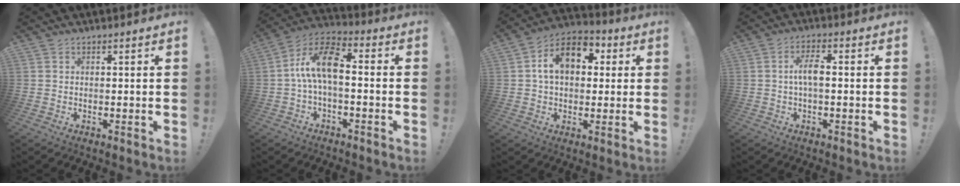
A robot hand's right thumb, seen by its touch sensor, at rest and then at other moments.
{"total": 11.5, "force": [-0.4, 5.2, 10.2], "torque": [-0.201, 0.018, -0.005]}
{"total": 12.6, "force": [3.3, 8.6, 8.6], "torque": [-0.127, 0.000, 0.060]}
{"total": 5.4, "force": [-0.5, 1.8, 5.1], "torque": [-0.105, 0.014, -0.012]}